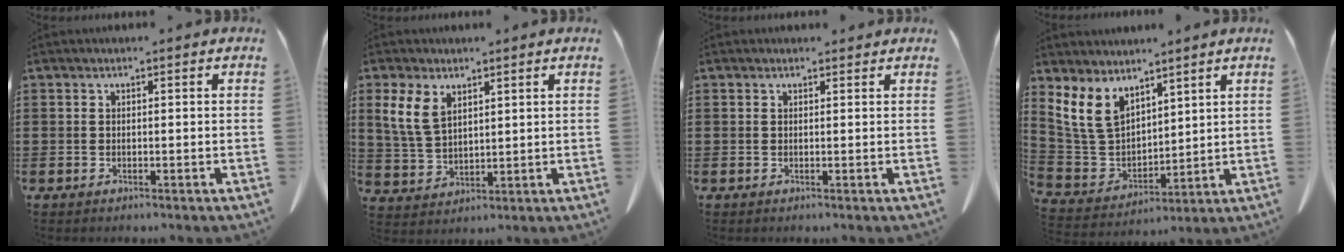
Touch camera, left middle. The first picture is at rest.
{"total": 5.9, "force": [3.1, 3.4, 3.7], "torque": [-0.093, 0.007, 0.056]}
{"total": 0.7, "force": [0.6, 0.3, 0.2], "torque": [0.003, -0.002, 0.010]}
{"total": 8.7, "force": [5.8, 5.2, 4.0], "torque": [-0.114, -0.008, 0.112]}